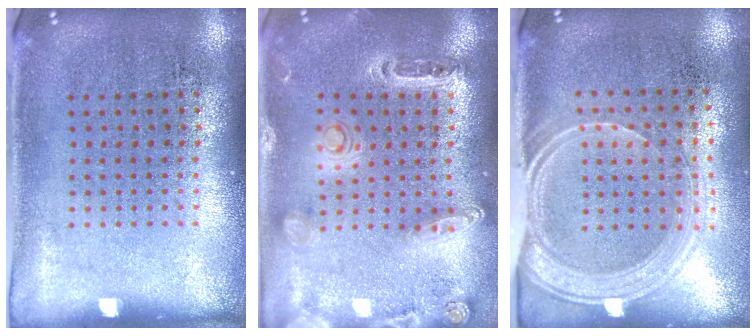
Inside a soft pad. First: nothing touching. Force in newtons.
{"total": 1.5, "press": 1.4, "slide": 0.2}
{"total": 1.9, "press": 1.7, "slide": 0.9}